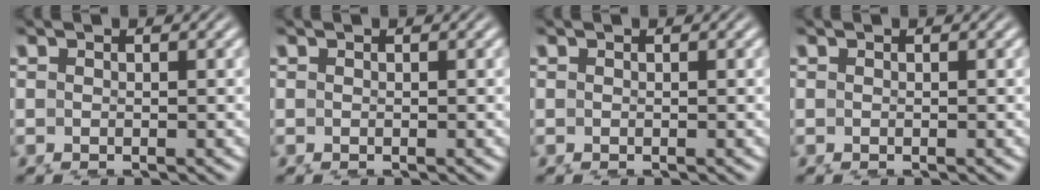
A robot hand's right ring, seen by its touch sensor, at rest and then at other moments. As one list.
[{"total": 0.0}, {"total": 0.0}, {"total": 0.0}]